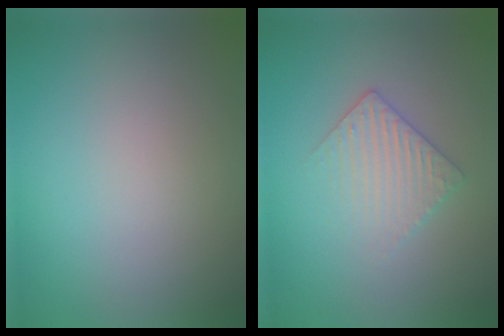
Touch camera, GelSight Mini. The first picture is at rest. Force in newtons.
{"total": 3.0, "press": 2.9, "slide": 0.6}